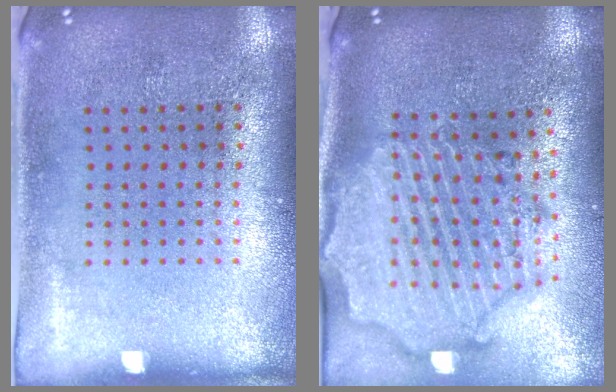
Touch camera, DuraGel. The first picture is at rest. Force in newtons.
{"total": 3.2, "press": 2.7, "slide": 1.7}